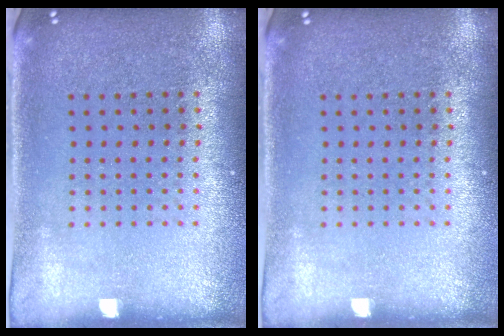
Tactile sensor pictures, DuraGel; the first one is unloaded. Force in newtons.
{"total": 0.0}